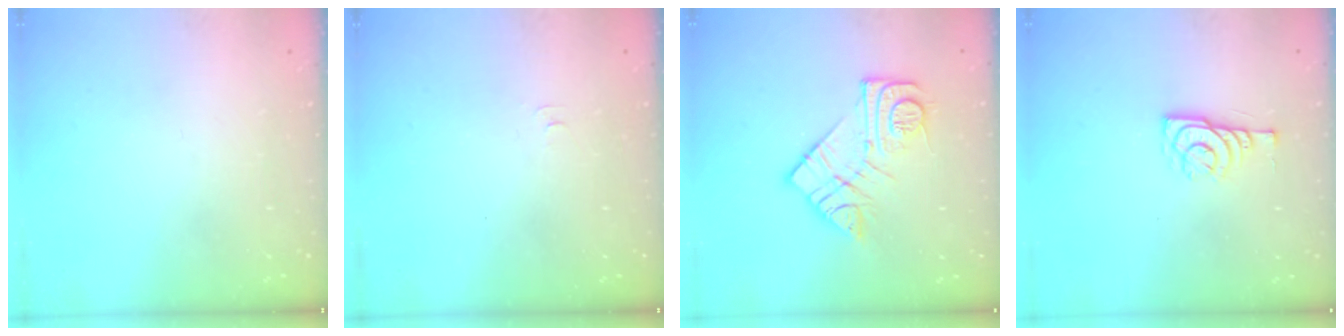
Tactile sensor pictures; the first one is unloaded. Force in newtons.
{"total": 5.2, "press": 5.1, "slide": 0.6}
{"total": 12.5, "press": 12.5, "slide": 0.8}
{"total": 7.7, "press": 7.7, "slide": 0.5}